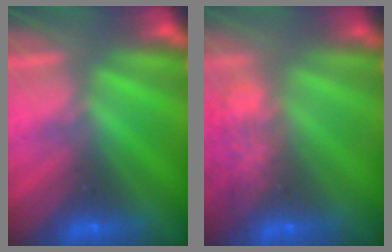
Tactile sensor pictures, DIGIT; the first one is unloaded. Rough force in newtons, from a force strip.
{"total": 10.8}